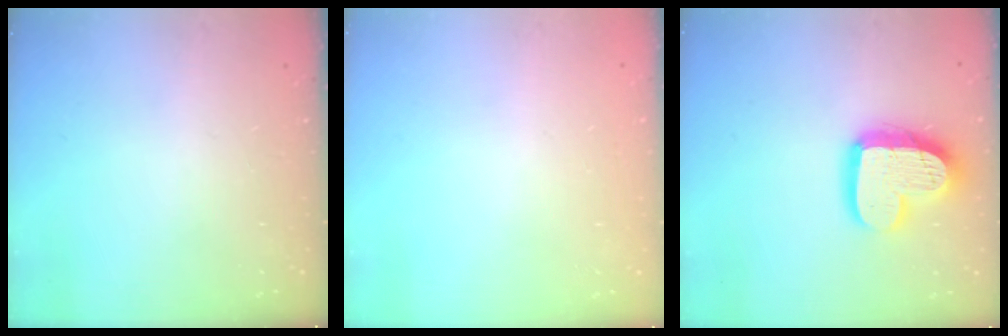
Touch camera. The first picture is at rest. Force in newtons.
{"total": 0.0}
{"total": 16.5, "press": 16.4, "slide": 1.3}